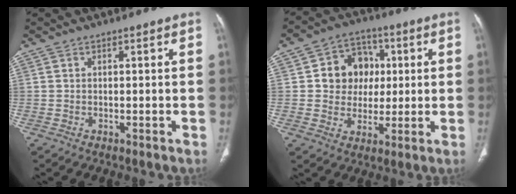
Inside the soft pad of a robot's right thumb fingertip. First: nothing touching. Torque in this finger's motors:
{"motor_torque": [-0.54, 0.64, 0.41, 0.09, 0.04]}